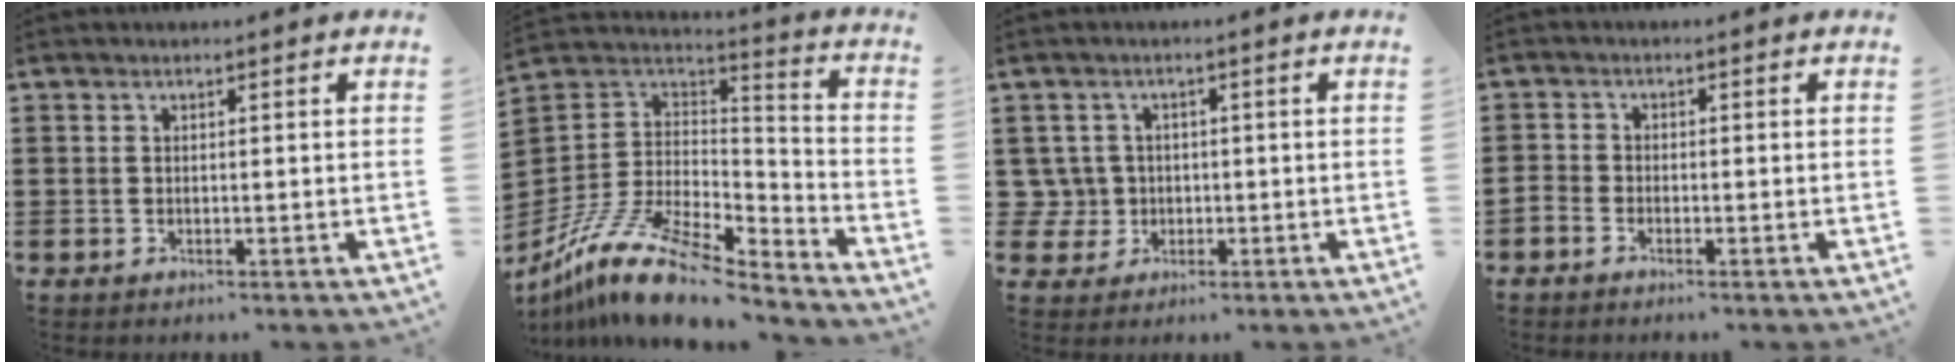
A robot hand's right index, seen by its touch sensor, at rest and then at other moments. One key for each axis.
{"total": 14.1, "fx": -10.4, "fy": 4.5, "fz": 8.4, "tx": -0.169, "ty": 0.030, "tz": -0.193}
{"total": 3.7, "fx": -0.4, "fy": 3.7, "fz": 0.5, "tx": -0.035, "ty": 0.006, "tz": -0.013}
{"total": 1.3, "fx": -1.3, "fy": 0.3, "fz": 0.1, "tx": -0.006, "ty": 0.003, "tz": -0.027}